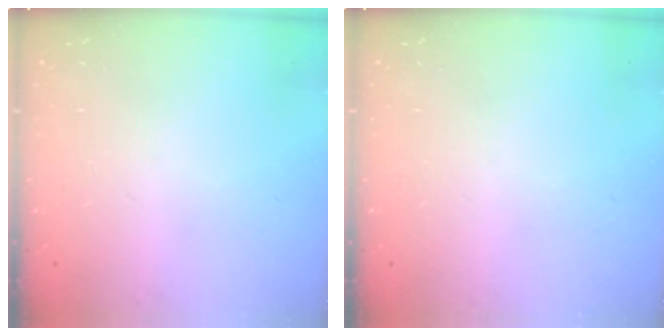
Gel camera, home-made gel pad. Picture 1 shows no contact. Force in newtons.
{"total": 0.0}